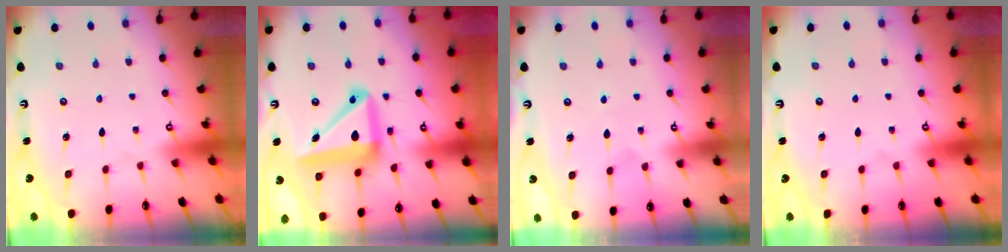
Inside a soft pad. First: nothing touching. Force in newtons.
{"total": 16.8, "press": 16.6, "slide": 2.5}
{"total": 3.8, "press": 3.8, "slide": 0.4}
{"total": 0.0}